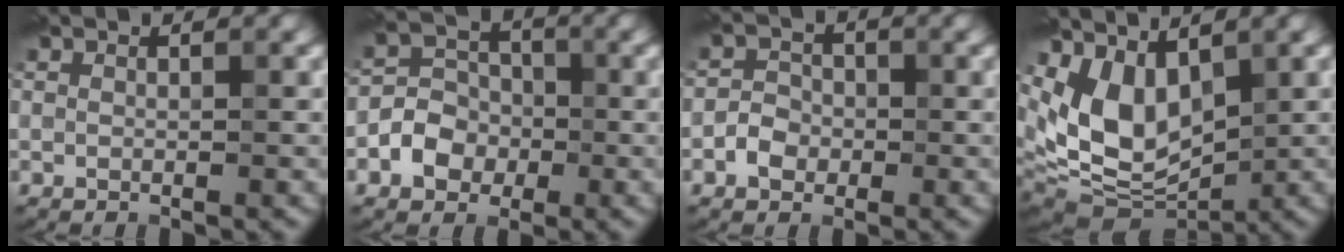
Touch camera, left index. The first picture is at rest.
{"total": 3.8, "force": [-1.3, 3.2, 1.5], "torque": [-0.008, 0.006, -0.030]}
{"total": 2.2, "force": [-0.9, 1.8, 0.9], "torque": [-0.012, 0.004, -0.021]}
{"total": 7.3, "force": [2.0, 4.5, 5.4], "torque": [-0.110, -0.019, 0.041]}